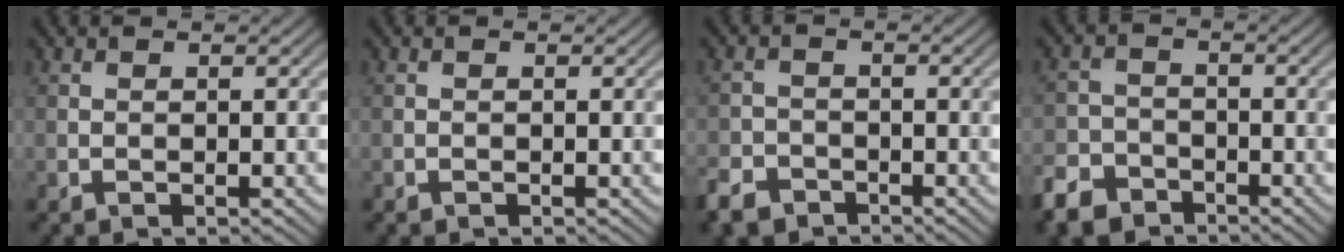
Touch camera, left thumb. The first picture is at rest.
{"total": 0.0}
{"total": 4.1, "force": [-3.2, 2.2, 1.2], "torque": [-0.029, -0.005, -0.068]}
{"total": 5.2, "force": [-4.0, 2.8, 1.7], "torque": [-0.039, -0.004, -0.087]}